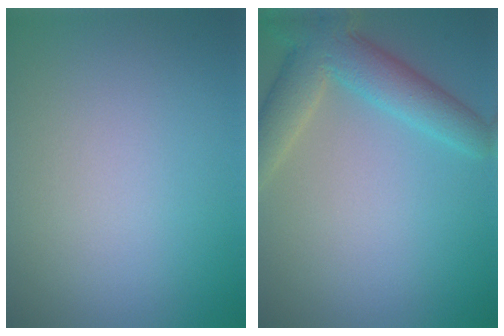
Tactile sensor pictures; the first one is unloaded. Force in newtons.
{"total": 5.4, "press": 5.4, "slide": 0.2}